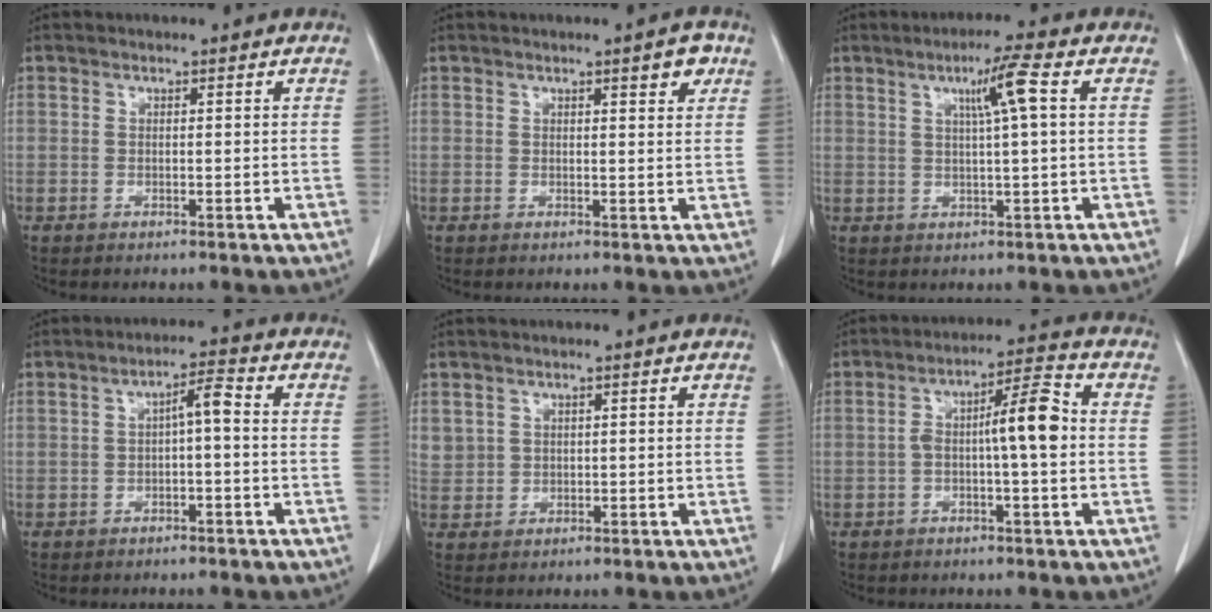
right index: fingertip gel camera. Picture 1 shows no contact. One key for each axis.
{"total": 2.9, "fx": 1.7, "fy": 0.7, "fz": 2.3, "tx": -0.029, "ty": -0.002, "tz": 0.021}
{"total": 5.5, "fx": 1.6, "fy": -0.8, "fz": 5.2, "tx": -0.087, "ty": 0.003, "tz": 0.027}
{"total": 3.4, "fx": -0.1, "fy": 0.5, "fz": 3.3, "tx": -0.052, "ty": 0.013, "tz": -0.003}
{"total": 2.8, "fx": 1.2, "fy": 2.5, "fz": 0.4, "tx": 0.002, "ty": 0.009, "tz": 0.028}
{"total": 7.5, "fx": -0.4, "fy": 1.0, "fz": 7.5, "tx": -0.121, "ty": 0.023, "tz": -0.010}